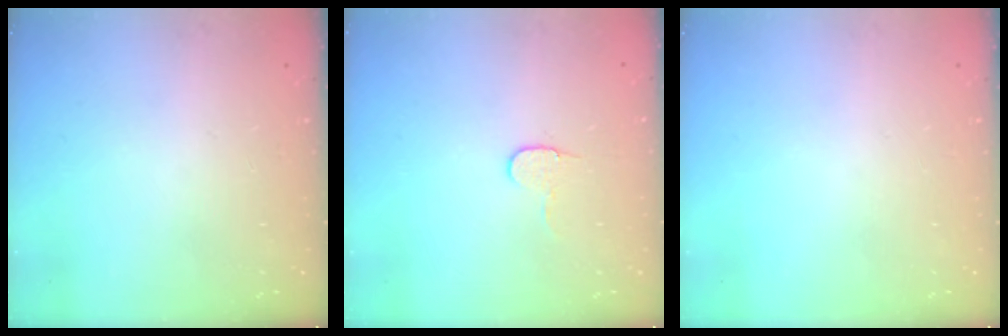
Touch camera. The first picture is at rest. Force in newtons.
{"total": 6.1, "press": 6.0, "slide": 0.5}
{"total": 0.0}